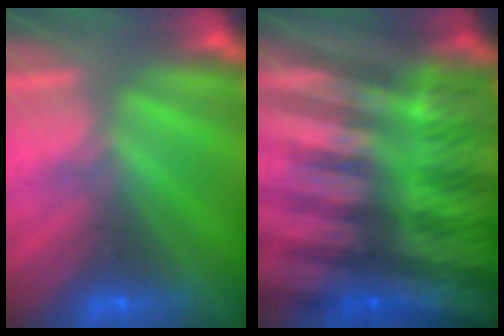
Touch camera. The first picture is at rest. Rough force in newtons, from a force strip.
{"total": 9.0}